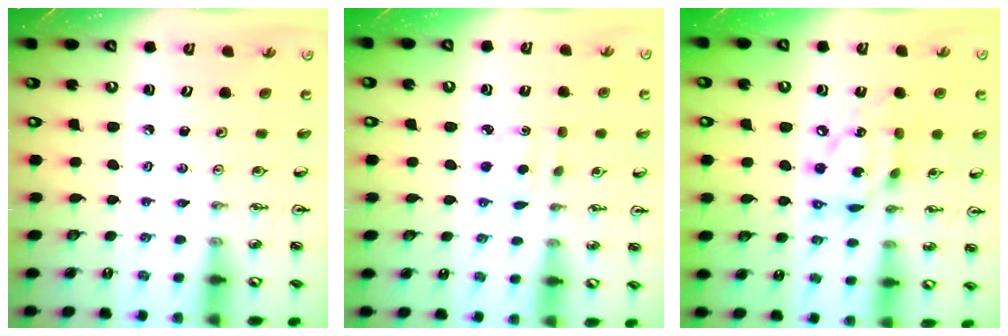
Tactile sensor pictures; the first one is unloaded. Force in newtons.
{"total": 2.0, "press": 1.9, "slide": 0.6}
{"total": 13.0, "press": 13.0, "slide": 1.3}